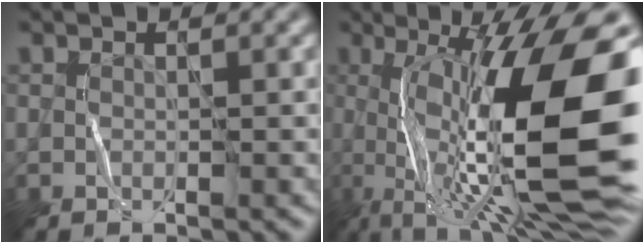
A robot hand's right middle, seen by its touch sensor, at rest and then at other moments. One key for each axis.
{"total": 15.4, "fx": -0.1, "fy": 4.1, "fz": 14.9, "tx": -0.226, "ty": 0.010, "tz": 0.004}